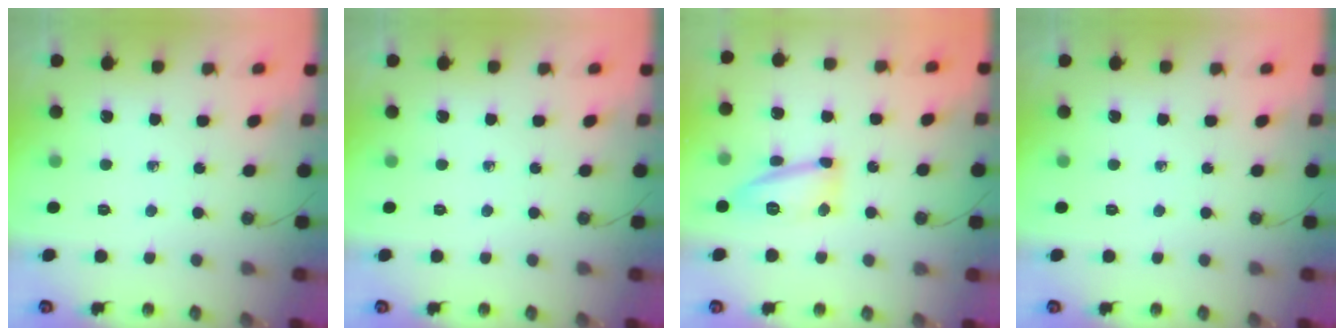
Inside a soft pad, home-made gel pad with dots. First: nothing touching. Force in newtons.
{"total": 0.0}
{"total": 13.5, "press": 13.5, "slide": 0.8}
{"total": 0.0}